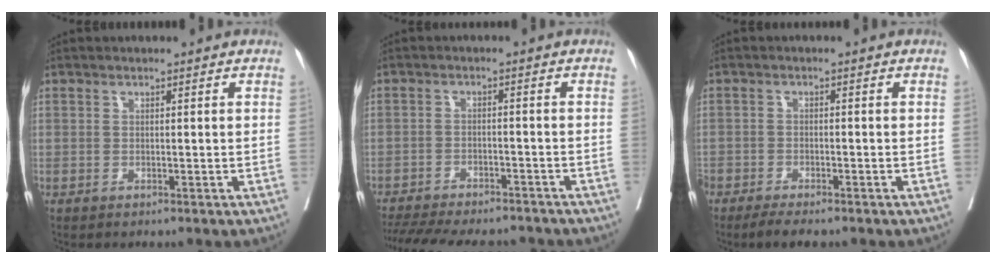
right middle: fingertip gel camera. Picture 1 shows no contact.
{"total": 16.4, "force": [-14.7, 3.8, 6.2], "torque": [-0.149, -0.015, -0.205]}
{"total": 5.1, "force": [-4.2, 1.0, 2.7], "torque": [-0.041, -0.012, -0.068]}